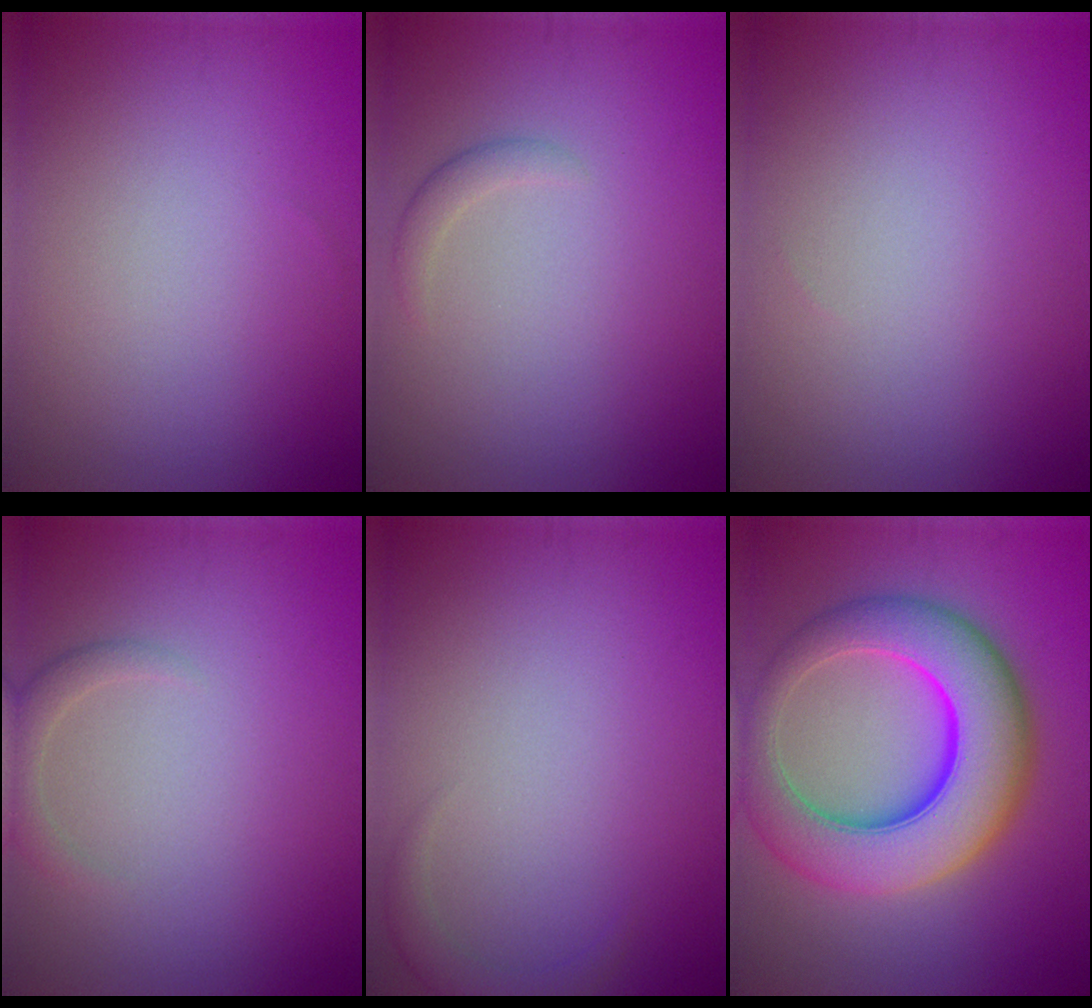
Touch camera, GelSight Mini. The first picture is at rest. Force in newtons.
{"total": 1.1, "press": 1.1, "slide": 0.0}
{"total": 0.0}
{"total": 1.6, "press": 1.6, "slide": 0.1}
{"total": 1.4, "press": 1.4, "slide": 0.1}
{"total": 10.7, "press": 10.7, "slide": 0.1}